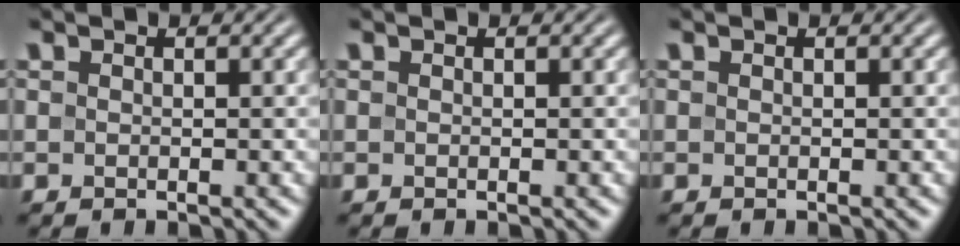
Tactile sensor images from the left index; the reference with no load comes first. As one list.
[{"total": 0.0}, {"total": 0.0}]